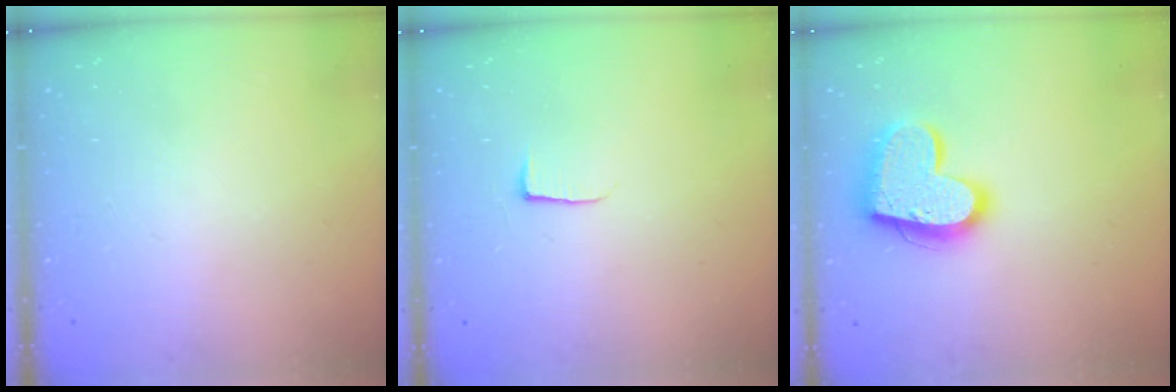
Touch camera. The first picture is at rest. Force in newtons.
{"total": 3.9, "press": 3.9, "slide": 0.5}
{"total": 18.0, "press": 17.9, "slide": 1.4}